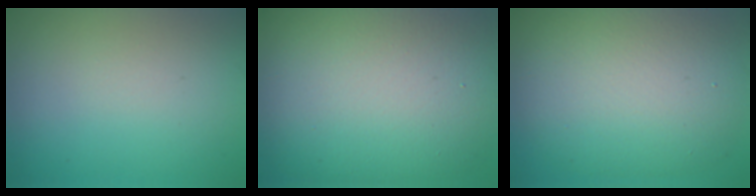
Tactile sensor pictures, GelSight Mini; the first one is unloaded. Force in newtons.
{"total": 15.6, "press": 15.6, "slide": 1.1}
{"total": 10.3, "press": 10.3, "slide": 0.5}